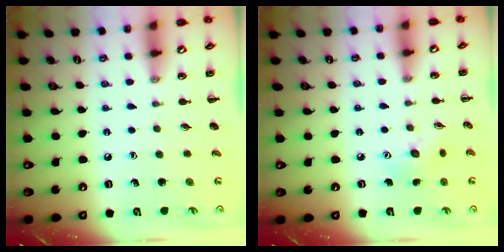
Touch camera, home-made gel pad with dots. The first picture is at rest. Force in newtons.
{"total": 4.5, "press": 4.4, "slide": 0.5}